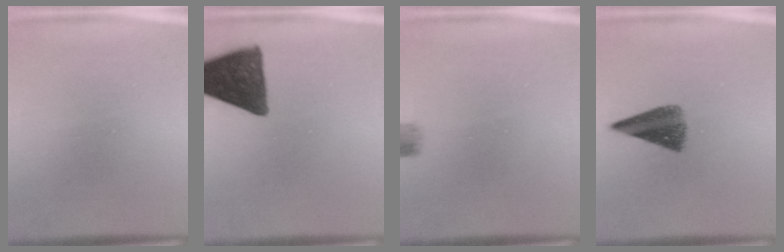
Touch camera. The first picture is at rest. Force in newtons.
{"total": 12.3}
{"total": 2.2}
{"total": 6.9}